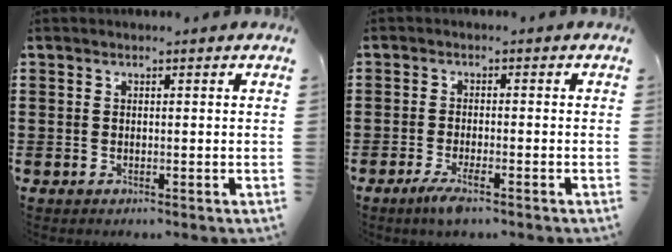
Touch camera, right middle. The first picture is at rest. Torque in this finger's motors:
{"motor_torque": [2.14, 0.00, 0.53, 0.15]}